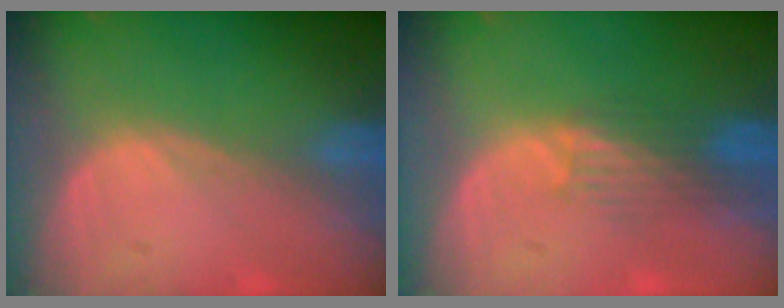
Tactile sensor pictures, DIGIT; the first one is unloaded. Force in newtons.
{"total": 3.5, "press": 3.2, "slide": 1.5}